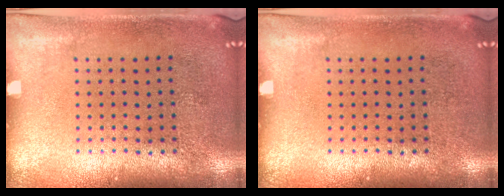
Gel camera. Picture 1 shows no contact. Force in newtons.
{"total": 0.0}